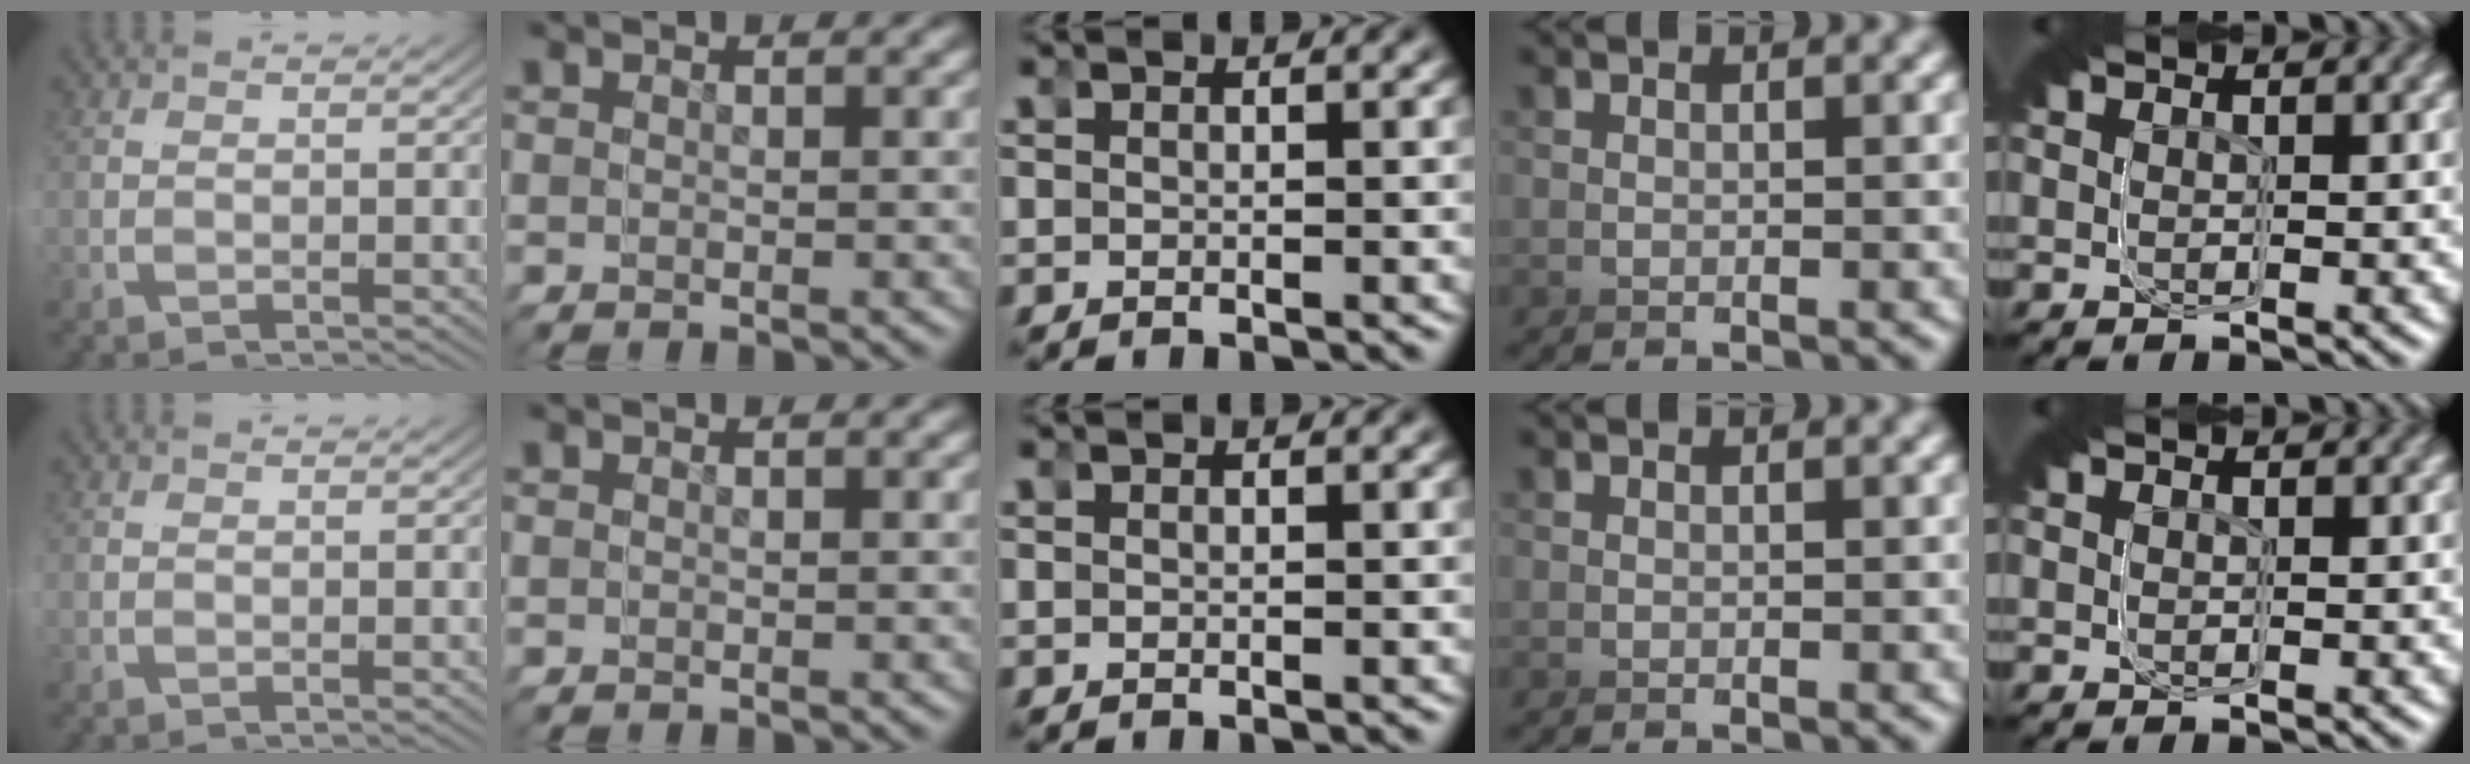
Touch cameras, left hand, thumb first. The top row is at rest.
{}